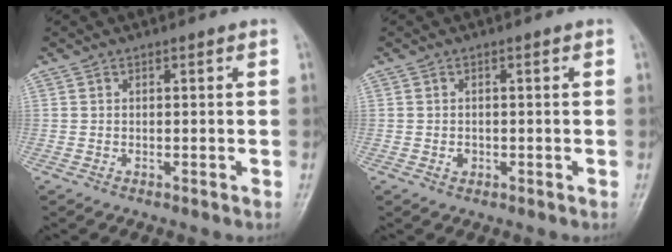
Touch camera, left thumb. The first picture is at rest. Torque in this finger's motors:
{"motor_torque": [-0.34, -0.11, 0.07, 0.02, 0.00]}